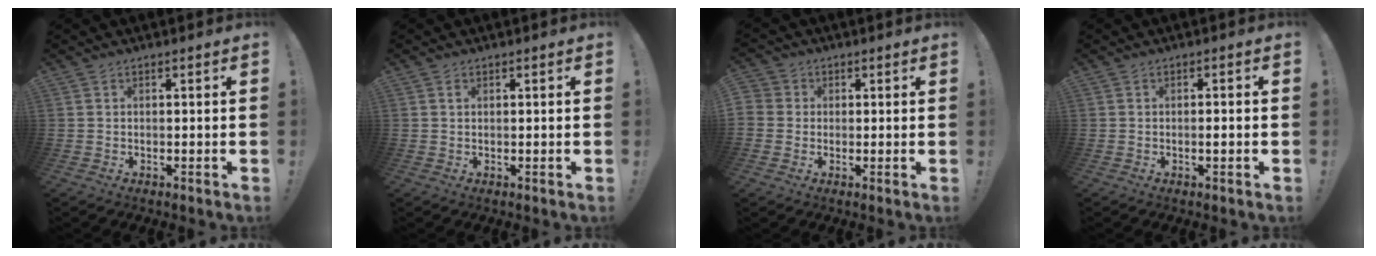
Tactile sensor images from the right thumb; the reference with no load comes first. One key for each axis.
{"total": 0.8, "fx": 0.6, "fy": 0.4, "fz": 0.3, "tx": 0.000, "ty": -0.002, "tz": 0.010}
{"total": 6.4, "fx": 0.8, "fy": 6.2, "fz": 1.3, "tx": -0.018, "ty": -0.001, "tz": 0.017}
{"total": 1.8, "fx": -0.7, "fy": 0.1, "fz": 1.7, "tx": -0.024, "ty": -0.001, "tz": -0.014}